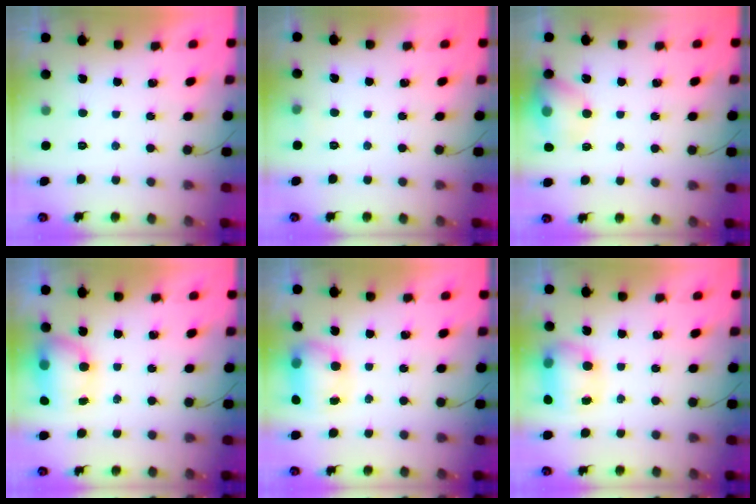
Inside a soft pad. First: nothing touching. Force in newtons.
{"total": 3.3, "press": 3.0, "slide": 1.4}
{"total": 12.0, "press": 11.8, "slide": 1.6}
{"total": 9.6, "press": 8.3, "slide": 4.7}
{"total": 11.9, "press": 9.5, "slide": 7.1}
{"total": 11.7, "press": 9.4, "slide": 7.0}